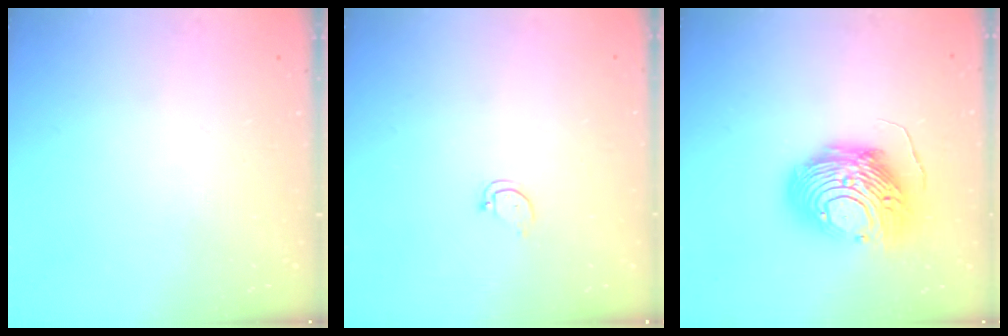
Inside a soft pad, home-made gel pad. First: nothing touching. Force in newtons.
{"total": 3.1, "press": 3.1, "slide": 0.2}
{"total": 15.5, "press": 15.4, "slide": 1.7}